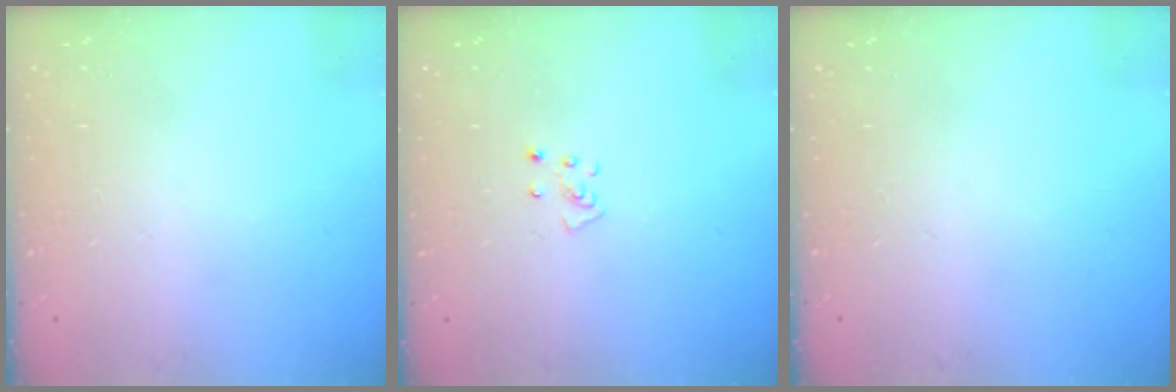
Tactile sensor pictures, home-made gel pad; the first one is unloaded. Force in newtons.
{"total": 3.9, "press": 3.9, "slide": 0.3}
{"total": 0.0}